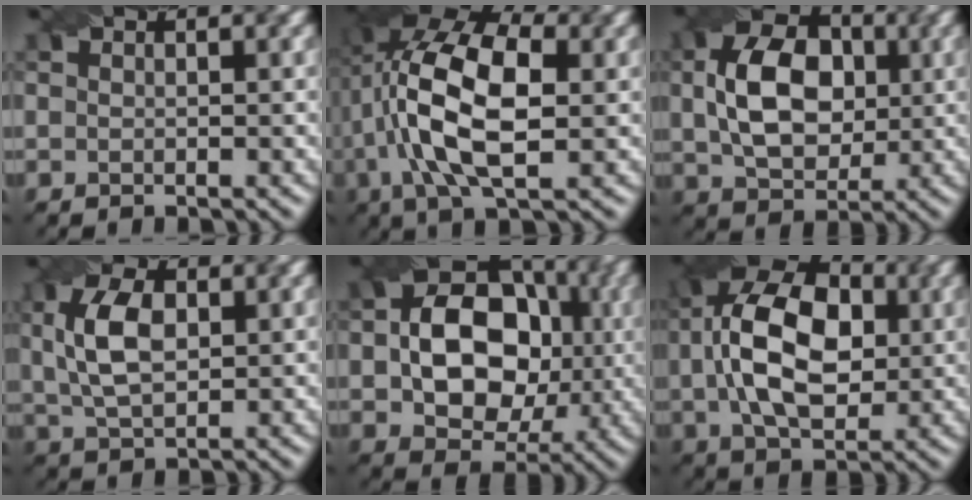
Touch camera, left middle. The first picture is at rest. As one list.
[{"total": 12.6, "force": [0.6, 6.3, 10.8], "torque": [-0.221, 0.017, 0.003]}, {"total": 8.5, "force": [0.9, 5.9, 6.1], "torque": [-0.125, 0.004, 0.020]}, {"total": 5.7, "force": [1.1, 3.2, 4.6], "torque": [-0.098, 0.009, 0.021]}, {"total": 11.1, "force": [0.1, 8.1, 7.6], "torque": [-0.106, 0.006, -0.009]}, {"total": 11.7, "force": [1.1, 7.0, 9.3], "torque": [-0.180, 0.021, 0.014]}]